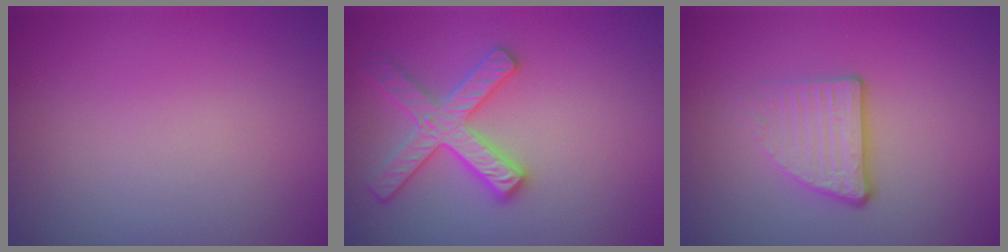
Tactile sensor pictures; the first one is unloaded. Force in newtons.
{"total": 3.6, "press": 3.5, "slide": 1.0}
{"total": 3.5, "press": 2.5, "slide": 2.5}